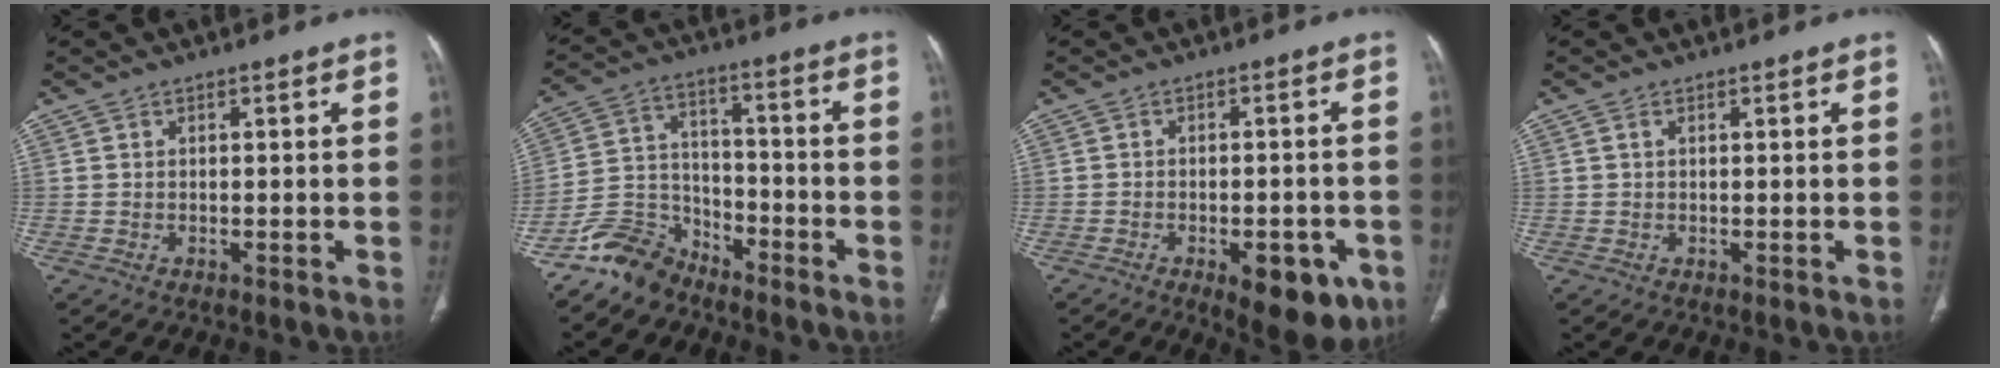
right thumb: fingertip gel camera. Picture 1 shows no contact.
{"total": 9.2, "force": [-7.6, 4.9, 1.8], "torque": [-0.025, 0.064, -0.156]}
{"total": 11.0, "force": [-5.2, 4.9, 8.4], "torque": [-0.084, 0.011, -0.060]}
{"total": 0.6, "force": [0.2, 0.3, 0.4], "torque": [-0.012, 0.005, 0.004]}